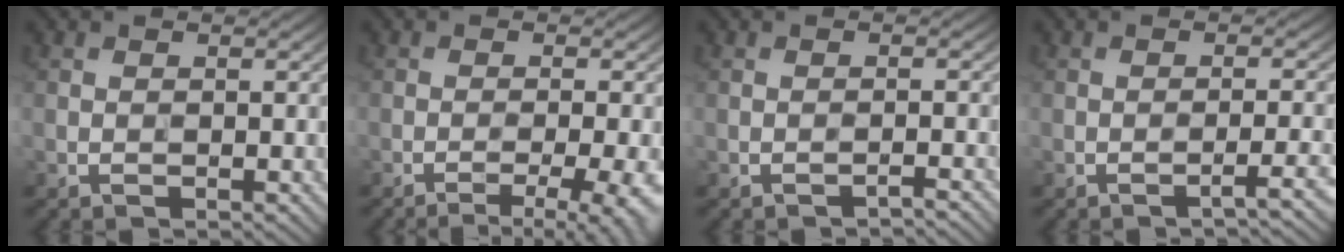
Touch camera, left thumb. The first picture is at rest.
{"total": 6.0, "force": [-3.4, 1.2, 4.8], "torque": [-0.068, 0.007, -0.045]}
{"total": 1.3, "force": [-1.2, -0.2, 0.4], "torque": [-0.005, 0.009, -0.022]}
{"total": 2.2, "force": [-1.4, -0.3, 1.6], "torque": [-0.026, 0.016, -0.031]}